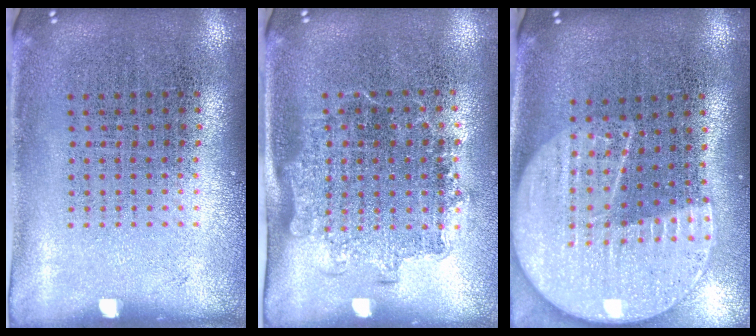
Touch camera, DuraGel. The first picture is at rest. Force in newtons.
{"total": 1.4, "press": 1.2, "slide": 0.8}
{"total": 2.3, "press": 2.0, "slide": 1.2}